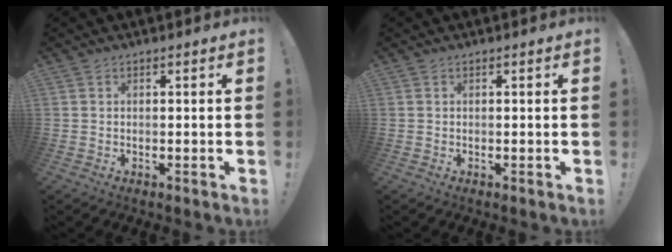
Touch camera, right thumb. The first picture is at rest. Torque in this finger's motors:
{"motor_torque": [0.00, 0.00, 0.10, -0.03, 0.02]}